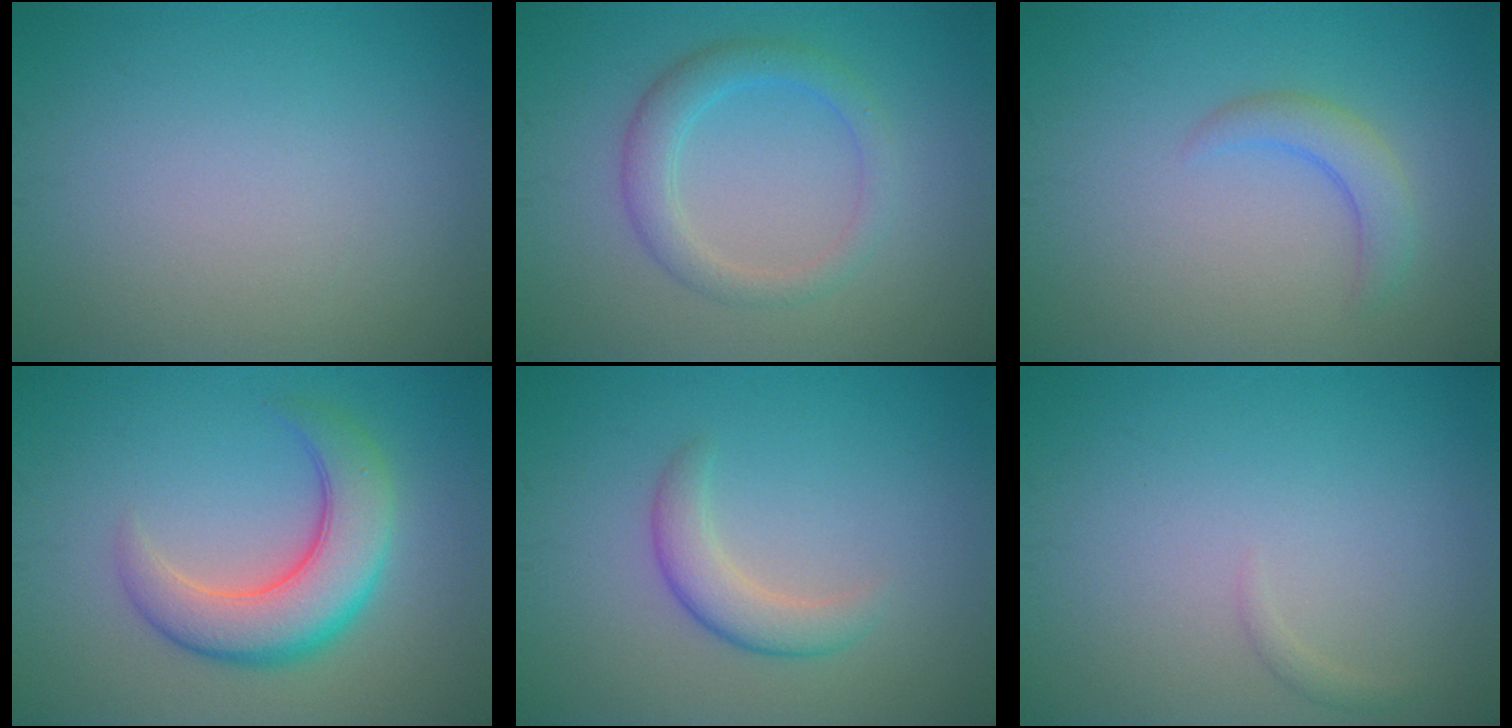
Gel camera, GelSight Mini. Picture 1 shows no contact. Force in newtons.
{"total": 3.1, "press": 3.1, "slide": 0.2}
{"total": 2.3, "press": 2.3, "slide": 0.4}
{"total": 6.6, "press": 6.5, "slide": 0.5}
{"total": 2.8, "press": 2.8, "slide": 0.2}
{"total": 0.6, "press": 0.6, "slide": 0.1}